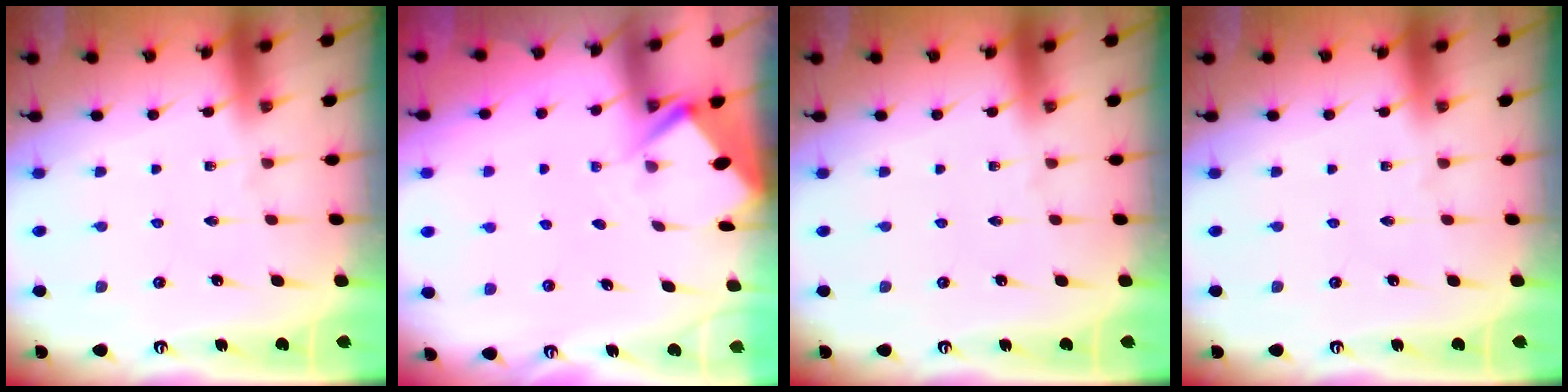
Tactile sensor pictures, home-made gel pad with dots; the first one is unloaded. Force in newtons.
{"total": 2.6, "press": 2.6, "slide": 0.1}
{"total": 0.0}
{"total": 0.0}